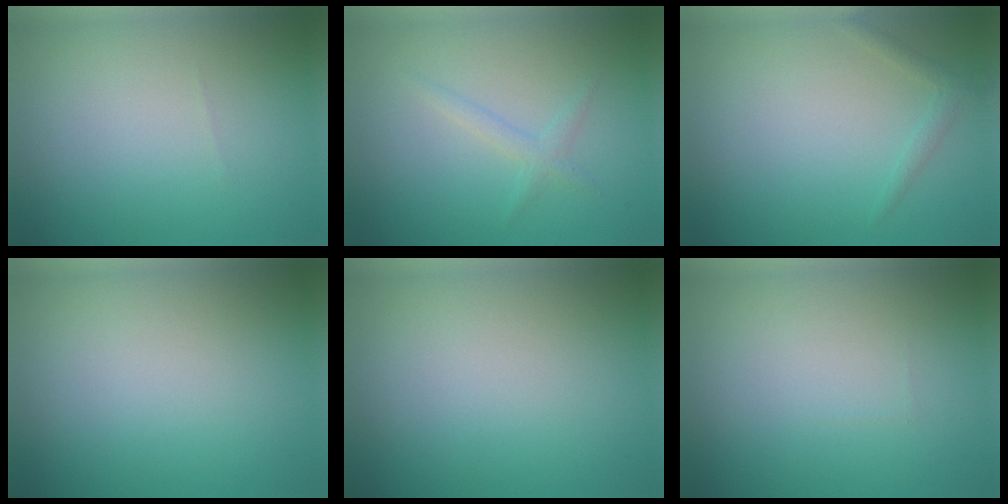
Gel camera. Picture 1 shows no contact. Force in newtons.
{"total": 1.3, "press": 1.3, "slide": 0.1}
{"total": 1.1, "press": 1.1, "slide": 0.1}
{"total": 0.0}
{"total": 0.0}
{"total": 0.0}